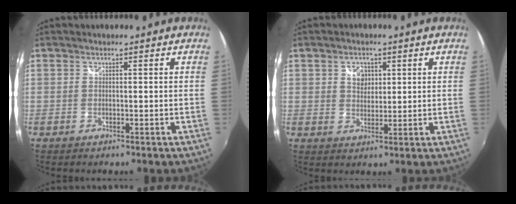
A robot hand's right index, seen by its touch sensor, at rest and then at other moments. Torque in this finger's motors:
{"motor_torque": [0.01, 0.01, 0.03, 0.04]}